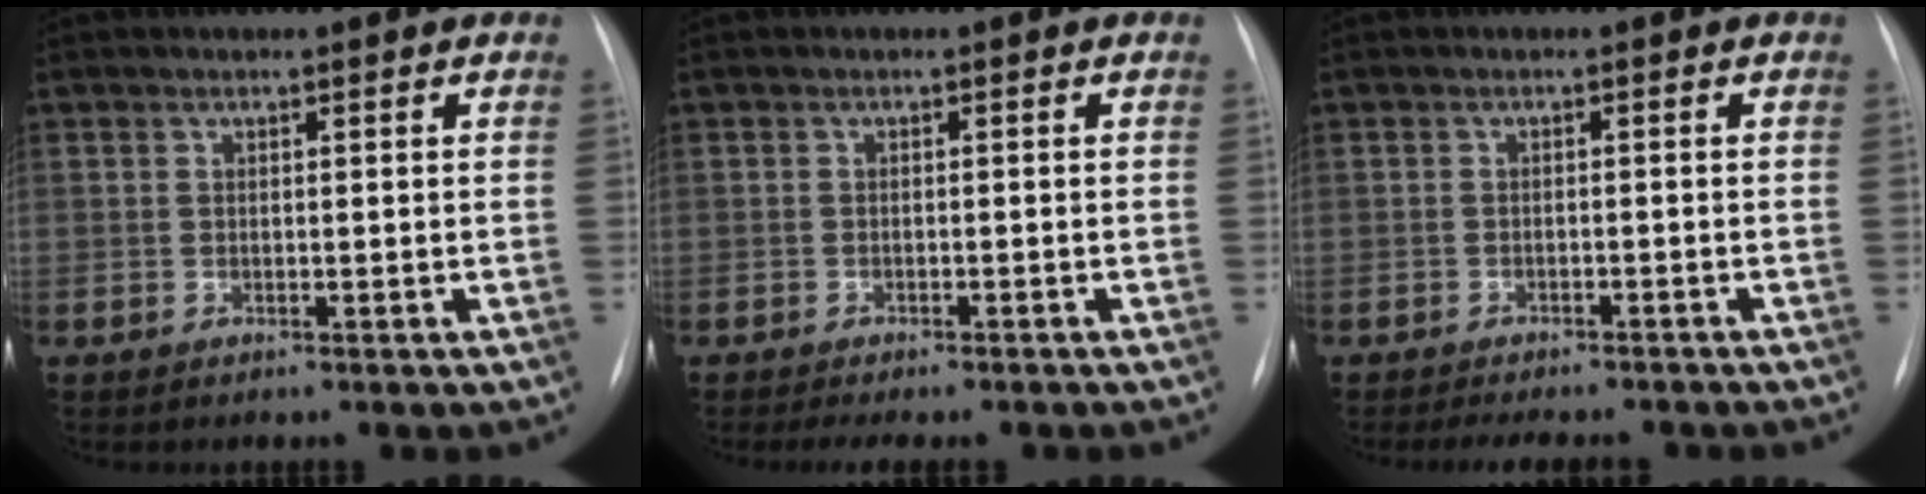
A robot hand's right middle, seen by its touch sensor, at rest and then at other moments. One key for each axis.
{"total": 6.0, "fx": -5.1, "fy": 1.6, "fz": 2.8, "tx": -0.032, "ty": -0.001, "tz": -0.064}
{"total": 8.4, "fx": -7.5, "fy": 2.2, "fz": 3.2, "tx": -0.043, "ty": 0.000, "tz": -0.091}